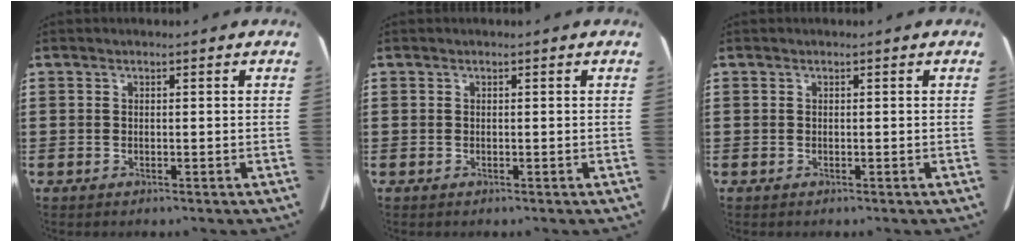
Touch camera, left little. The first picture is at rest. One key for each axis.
{"total": 0.0}
{"total": 0.0}